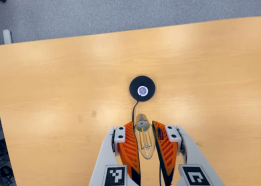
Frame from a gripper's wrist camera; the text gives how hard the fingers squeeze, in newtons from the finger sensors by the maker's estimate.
{"total": 21.6, "left": 23.8, "right": 19.5}